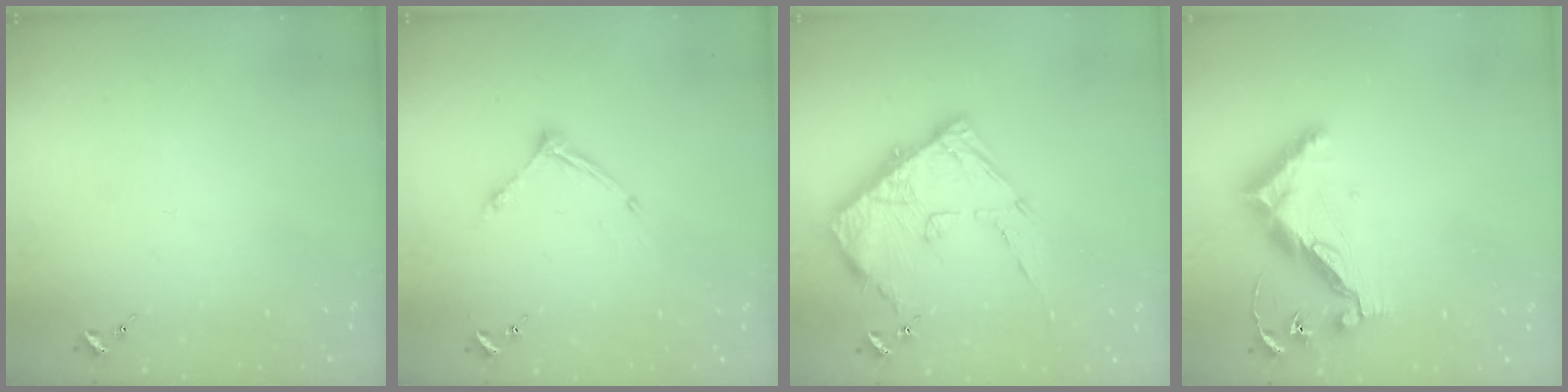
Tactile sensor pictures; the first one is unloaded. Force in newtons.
{"total": 8.6, "press": 8.6, "slide": 0.5}
{"total": 14.4, "press": 14.3, "slide": 1.4}
{"total": 13.0, "press": 13.0, "slide": 0.6}